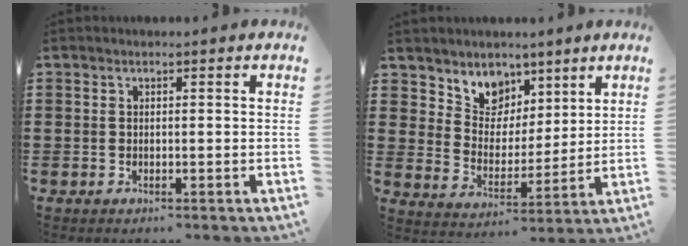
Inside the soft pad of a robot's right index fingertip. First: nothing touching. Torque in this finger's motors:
{"motor_torque": [0.83, 0.82, 0.13, 0.07]}